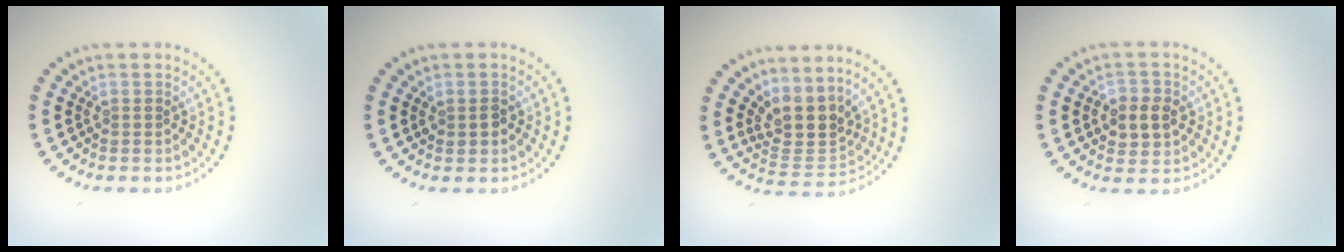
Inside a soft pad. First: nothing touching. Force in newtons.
{"total": 1.3, "press": 1.3, "slide": 0.2}
{"total": 3.8, "press": 2.9, "slide": 2.5}
{"total": 2.9, "press": 2.8, "slide": 0.5}